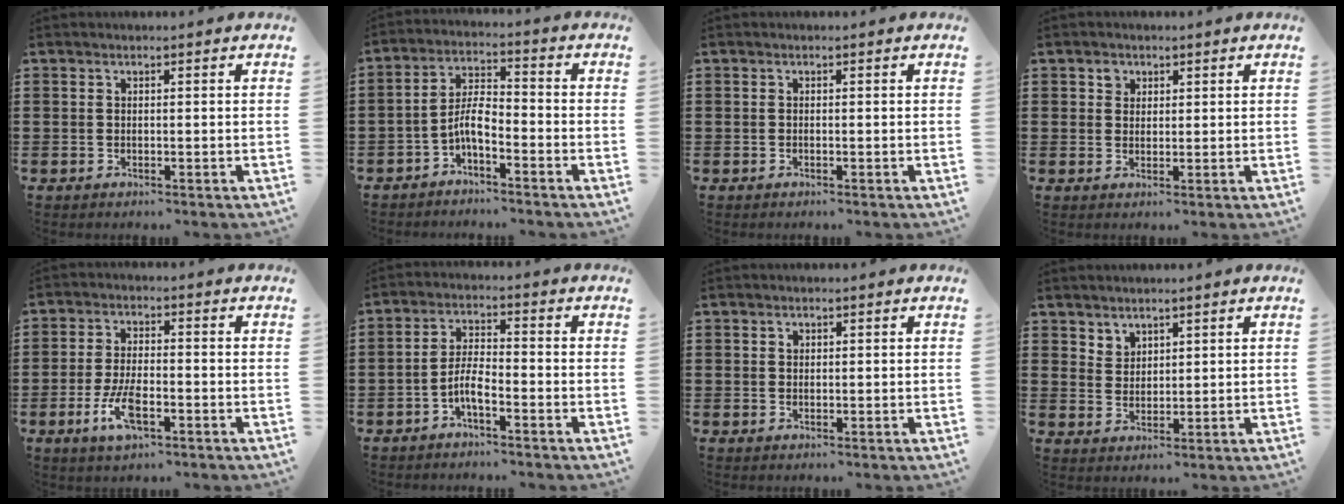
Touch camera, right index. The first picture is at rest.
{"total": 5.1, "force": [-2.6, 1.7, 4.0], "torque": [-0.094, 0.006, -0.056]}
{"total": 0.0}
{"total": 1.9, "force": [0.9, 1.6, 0.5], "torque": [-0.015, 0.008, 0.017]}
{"total": 6.4, "force": [-2.5, 2.4, 5.4], "torque": [-0.121, -0.006, -0.050]}
{"total": 4.3, "force": [-2.3, 1.1, 3.5], "torque": [-0.090, -0.003, -0.050]}
{"total": 0.7, "force": [0.3, 0.5, 0.2], "torque": [-0.005, 0.003, 0.006]}
{"total": 3.0, "force": [2.5, 1.6, -0.1], "torque": [-0.006, 0.001, 0.049]}